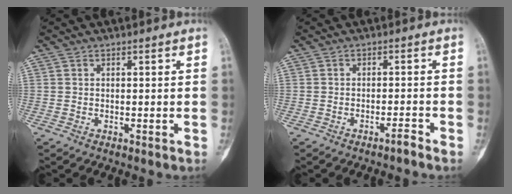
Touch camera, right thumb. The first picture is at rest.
{"total": 1.4, "force": [-1.3, 0.0, 0.7], "torque": [-0.013, 0.016, -0.020]}